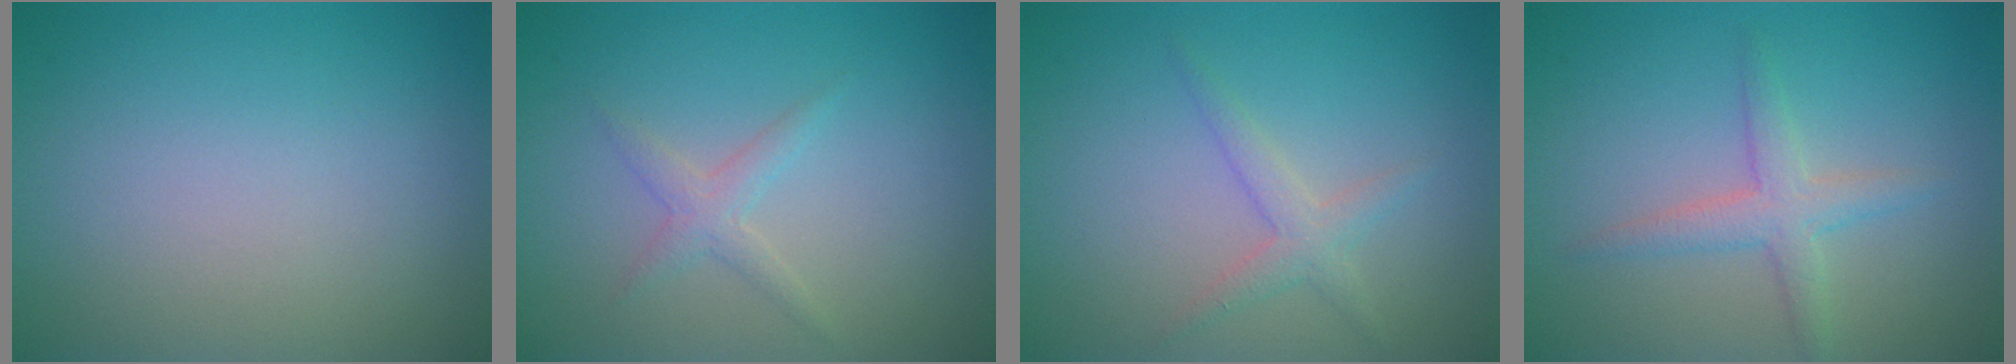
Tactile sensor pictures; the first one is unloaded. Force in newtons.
{"total": 1.5, "press": 1.5, "slide": 0.1}
{"total": 1.8, "press": 1.8, "slide": 0.1}
{"total": 2.5, "press": 2.5, "slide": 0.1}